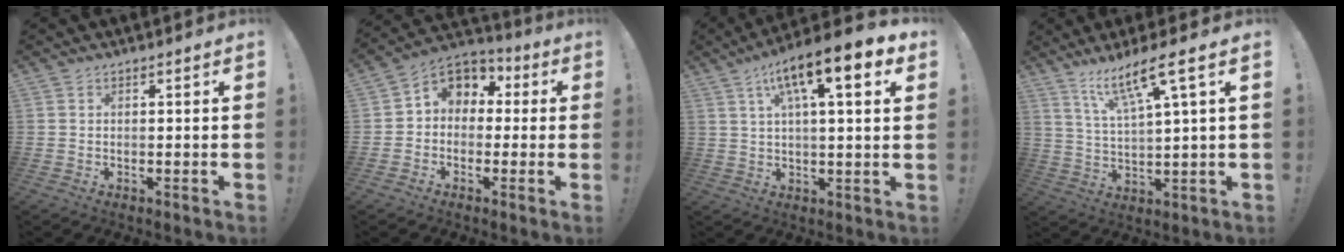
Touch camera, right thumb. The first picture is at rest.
{"total": 6.9, "force": [0.4, 6.2, 3.0], "torque": [-0.048, 0.003, 0.015]}
{"total": 13.0, "force": [5.7, 2.9, 11.3], "torque": [-0.179, -0.019, 0.087]}
{"total": 11.7, "force": [7.1, 1.1, 9.2], "torque": [-0.165, -0.030, 0.112]}